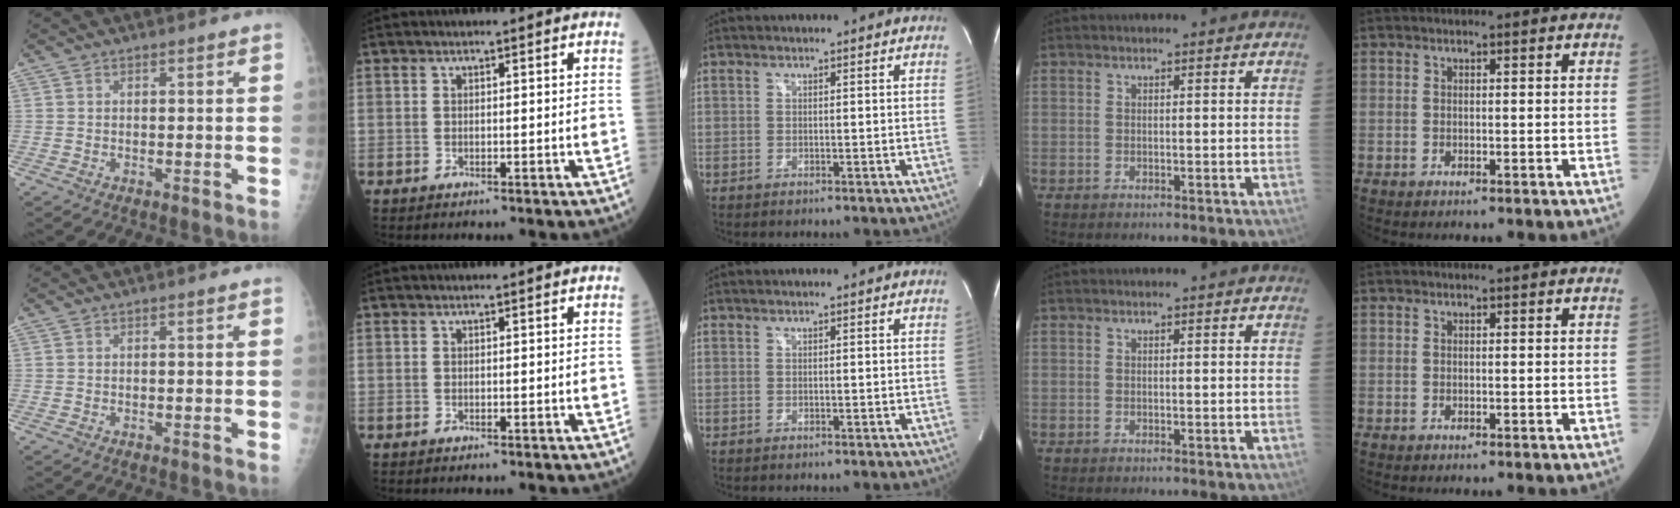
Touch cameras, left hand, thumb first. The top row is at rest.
{}